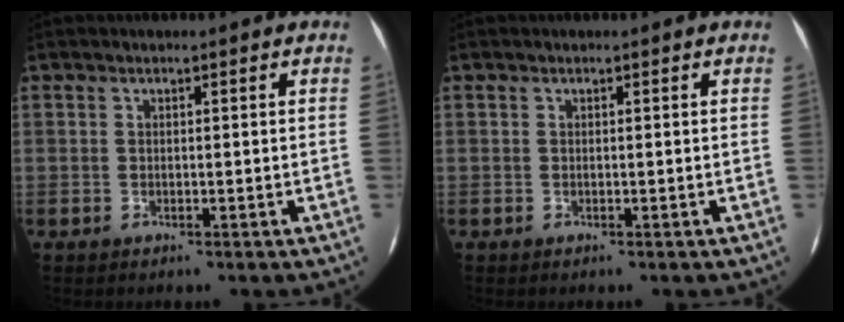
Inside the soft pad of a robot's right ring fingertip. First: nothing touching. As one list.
[{"total": 0.0}]